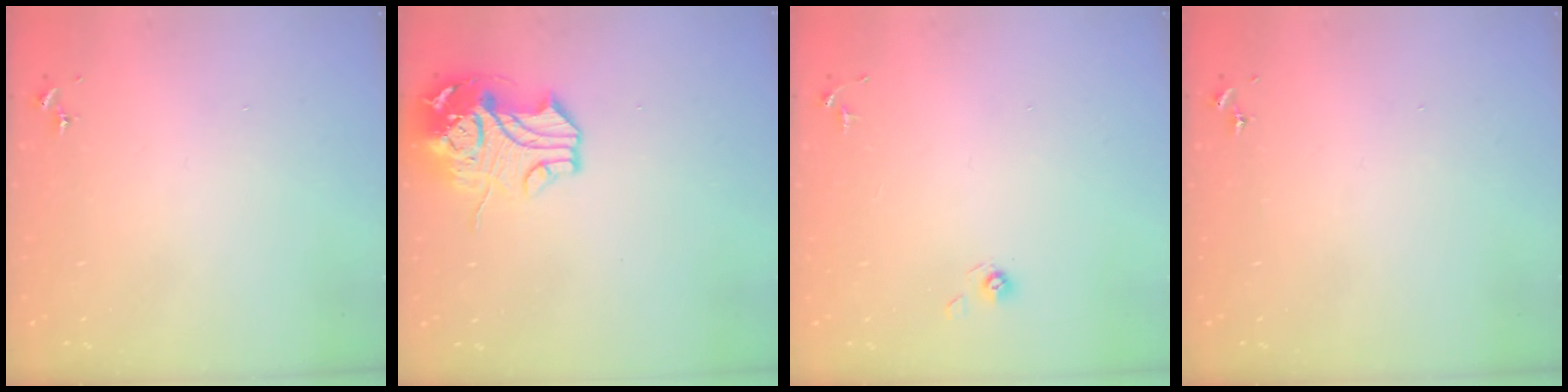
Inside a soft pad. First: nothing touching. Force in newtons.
{"total": 13.9, "press": 13.7, "slide": 2.3}
{"total": 4.7, "press": 4.4, "slide": 1.5}
{"total": 0.0}